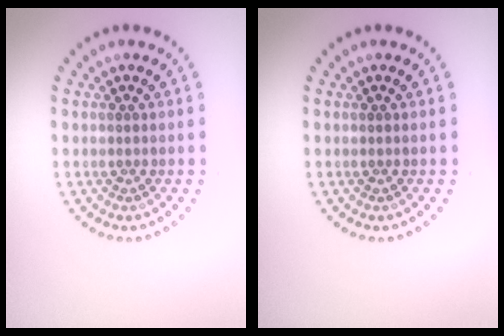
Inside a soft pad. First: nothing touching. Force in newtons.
{"total": 0.0}